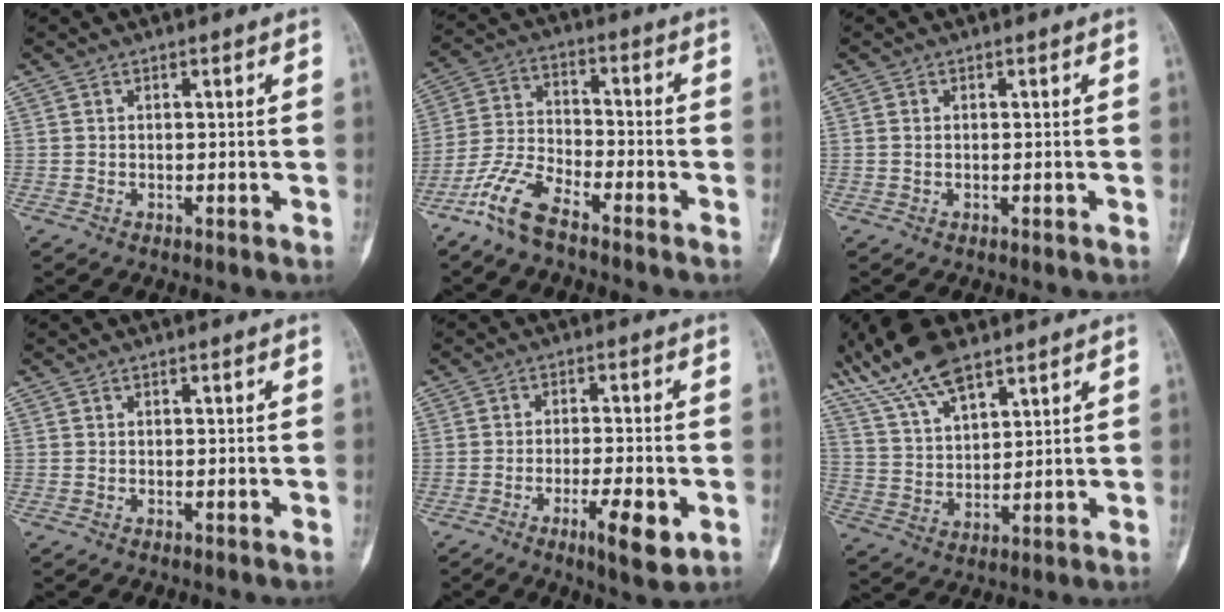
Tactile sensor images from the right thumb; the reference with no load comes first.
{"total": 9.7, "force": [-7.1, 3.4, 5.7], "torque": [-0.128, 0.038, -0.150]}
{"total": 0.7, "force": [0.0, 0.6, 0.4], "torque": [-0.006, 0.000, 0.000]}
{"total": 0.0}
{"total": 7.8, "force": [-3.2, 2.2, 6.7], "torque": [-0.102, 0.004, -0.047]}
{"total": 14.2, "force": [9.9, 5.2, 8.6], "torque": [-0.154, -0.021, 0.199]}